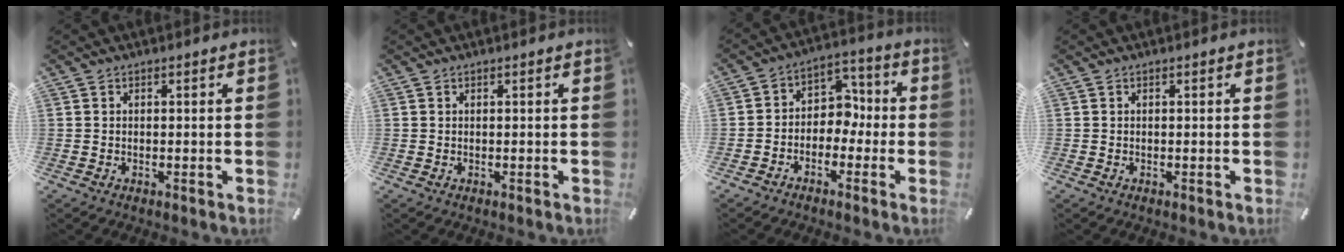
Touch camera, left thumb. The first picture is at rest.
{"total": 0.0}
{"total": 6.9, "force": [-2.8, 5.8, 2.4], "torque": [-0.035, 0.029, -0.055]}
{"total": 0.0}